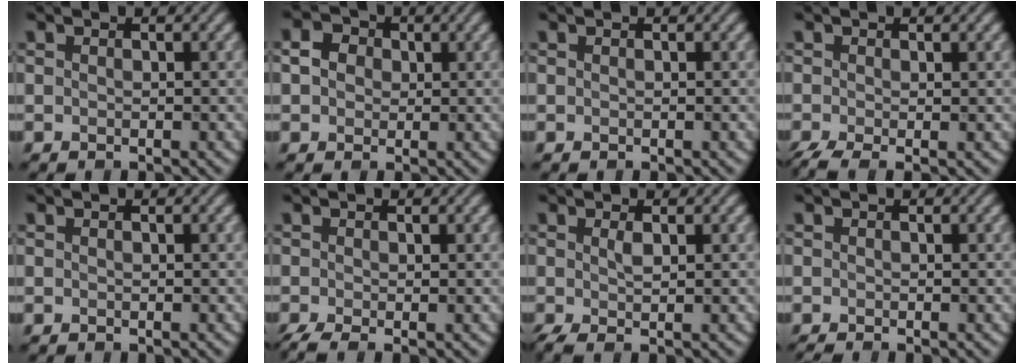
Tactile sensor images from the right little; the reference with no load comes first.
{"total": 2.9, "force": [0.6, 2.4, 1.5], "torque": [-0.024, 0.008, 0.000]}
{"total": 0.0}
{"total": 2.9, "force": [-1.2, 0.9, 2.5], "torque": [-0.053, -0.014, -0.026]}
{"total": 0.0}
{"total": 2.2, "force": [-1.1, 0.7, 1.8], "torque": [-0.039, -0.012, -0.025]}
{"total": 1.7, "force": [0.2, 0.3, 1.6], "torque": [-0.035, 0.001, 0.002]}
{"total": 0.6, "force": [-0.6, 0.0, 0.2], "torque": [-0.004, -0.006, -0.013]}